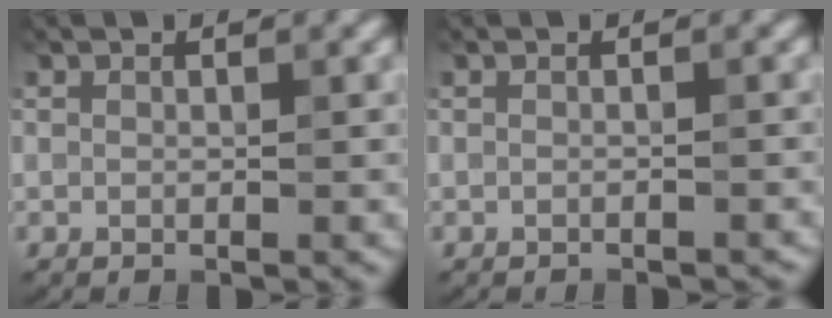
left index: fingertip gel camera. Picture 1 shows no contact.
{"total": 0.7, "force": [-0.7, 0.0, 0.0], "torque": [-0.005, -0.003, -0.009]}